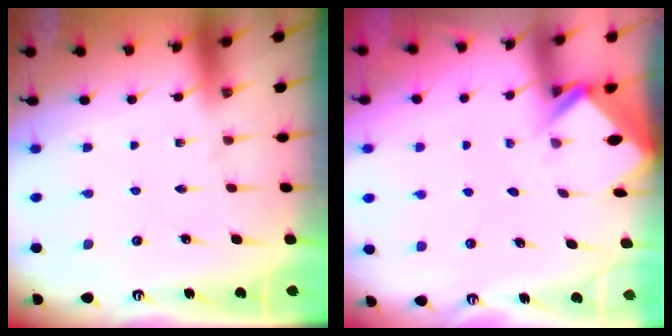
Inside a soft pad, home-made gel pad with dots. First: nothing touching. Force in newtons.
{"total": 2.6, "press": 2.6, "slide": 0.1}